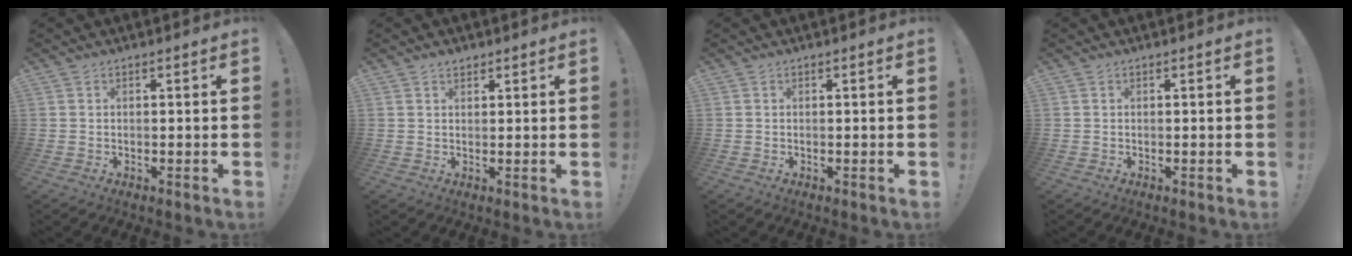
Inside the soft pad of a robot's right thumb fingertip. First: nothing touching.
{"total": 1.8, "force": [1.4, 0.9, 0.6], "torque": [-0.010, -0.005, 0.026]}
{"total": 0.0}
{"total": 0.0}